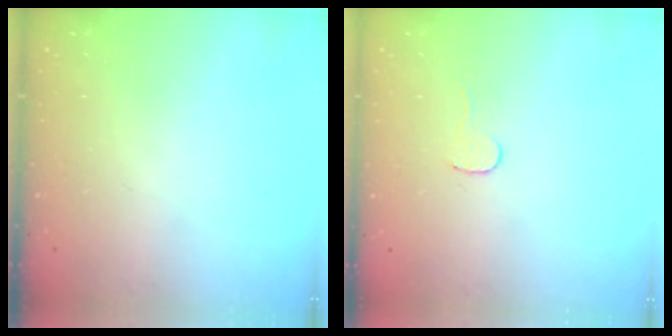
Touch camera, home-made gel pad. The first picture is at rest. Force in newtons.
{"total": 4.1, "press": 4.1, "slide": 0.3}